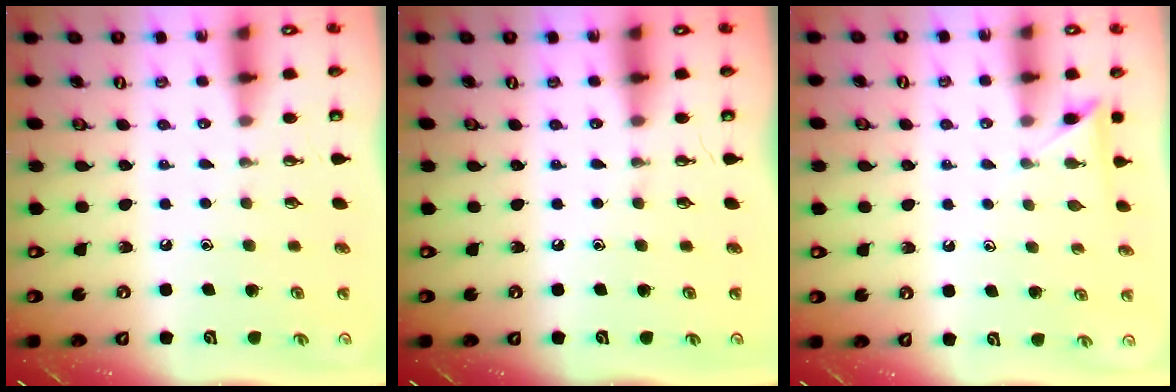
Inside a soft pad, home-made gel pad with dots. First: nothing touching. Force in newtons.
{"total": 0.0}
{"total": 3.3, "press": 3.3, "slide": 0.4}